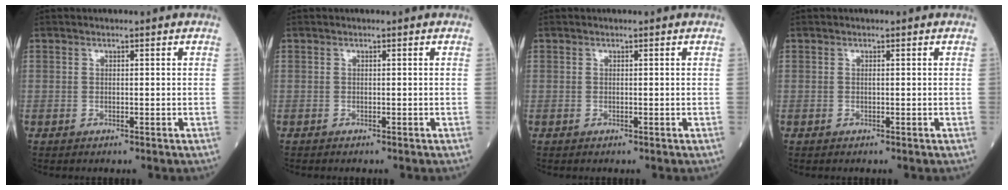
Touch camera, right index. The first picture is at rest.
{"total": 0.0}
{"total": 0.0}
{"total": 0.0}